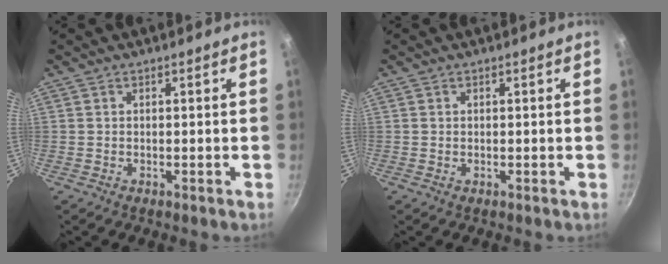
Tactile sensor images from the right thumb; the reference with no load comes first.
{"total": 0.0}